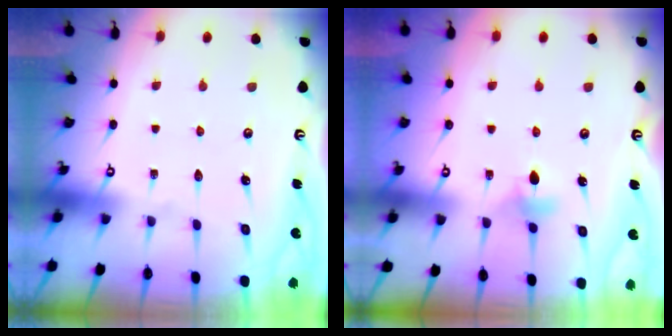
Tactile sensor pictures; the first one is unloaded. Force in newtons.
{"total": 4.6, "press": 4.4, "slide": 1.0}